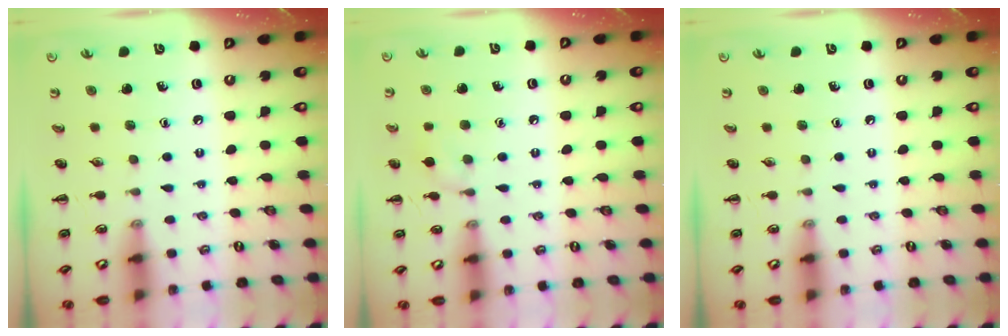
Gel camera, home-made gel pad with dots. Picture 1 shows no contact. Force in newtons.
{"total": 6.5, "press": 6.1, "slide": 2.2}
{"total": 0.0}